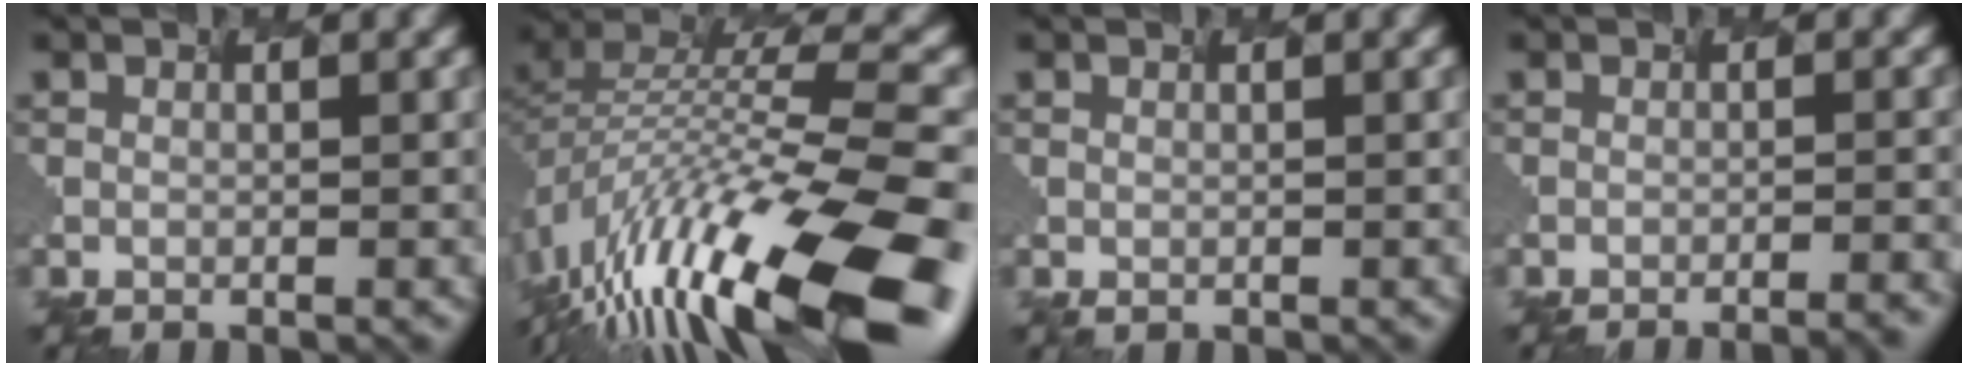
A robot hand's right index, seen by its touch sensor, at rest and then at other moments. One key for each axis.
{"total": 15.4, "fx": -9.3, "fy": 3.1, "fz": 11.8, "tx": -0.252, "ty": 0.015, "tz": -0.136}
{"total": 0.5, "fx": -0.1, "fy": -0.2, "fz": -0.4, "tx": -0.002, "ty": -0.003, "tz": 0.009}
{"total": 3.1, "fx": -2.7, "fy": 0.2, "fz": 1.5, "tx": -0.007, "ty": 0.003, "tz": -0.005}